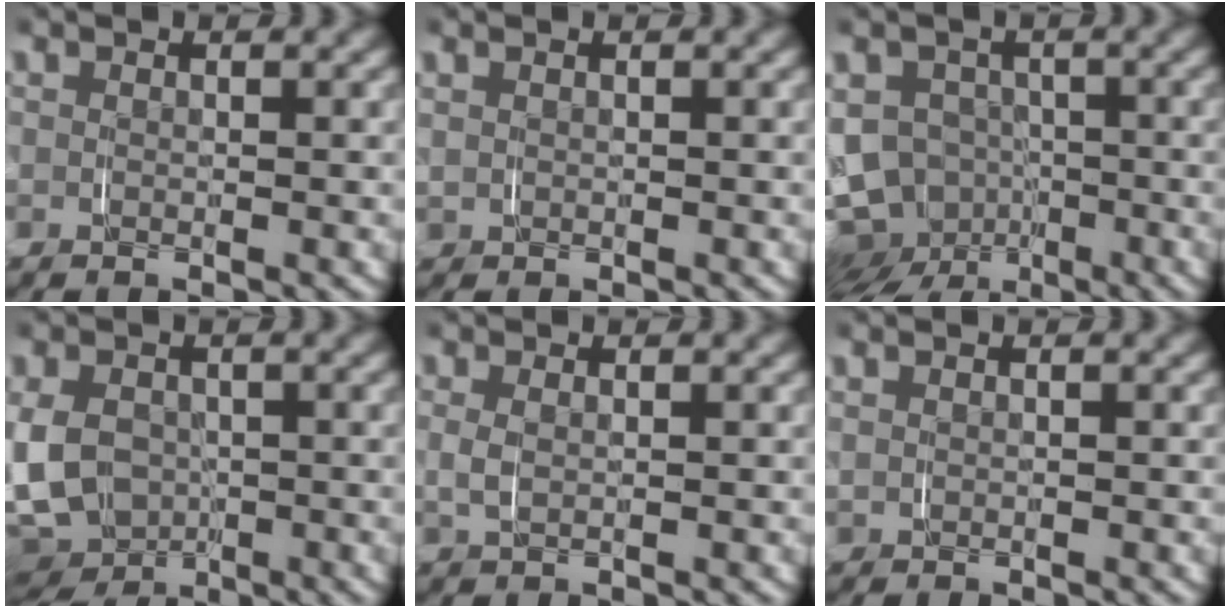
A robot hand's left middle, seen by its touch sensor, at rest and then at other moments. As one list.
[{"total": 1.2, "force": [0.5, 1.0, 0.5], "torque": [-0.019, 0.003, 0.008]}, {"total": 13.3, "force": [-3.4, 12.1, 4.2], "torque": [-0.119, -0.058, -0.056]}, {"total": 8.9, "force": [-1.9, 7.7, 4.1], "torque": [-0.124, -0.042, -0.021]}, {"total": 1.8, "force": [0.5, 0.9, 1.4], "torque": [-0.039, -0.003, 0.013]}, {"total": 1.0, "force": [0.5, 0.7, 0.4], "torque": [-0.014, 0.004, 0.009]}]